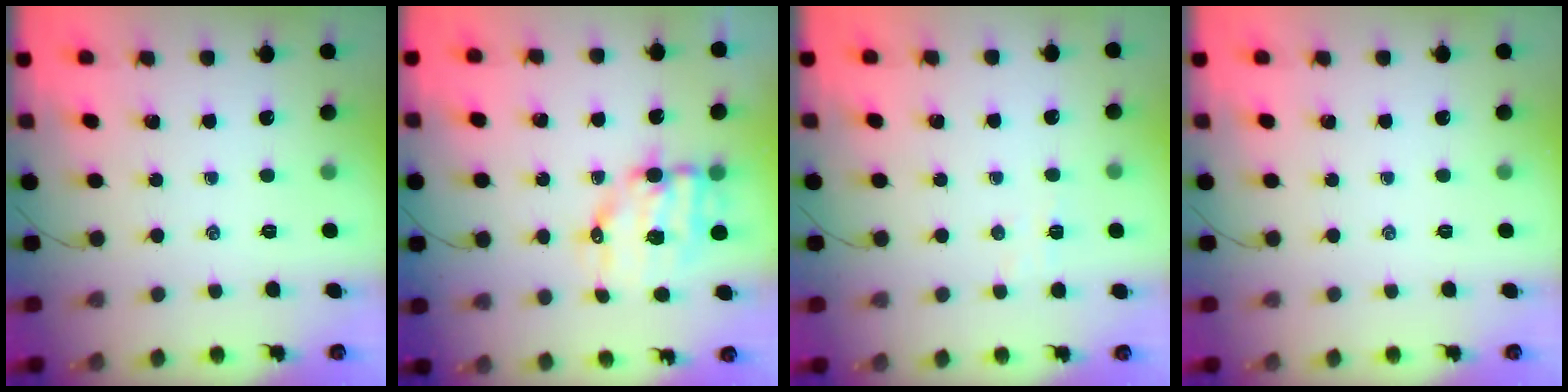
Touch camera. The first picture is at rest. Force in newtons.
{"total": 9.3, "press": 9.1, "slide": 1.9}
{"total": 3.6, "press": 3.4, "slide": 1.0}
{"total": 0.0}